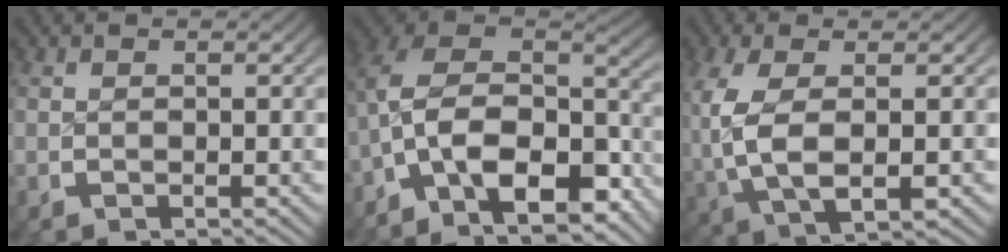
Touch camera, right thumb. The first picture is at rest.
{"total": 15.9, "force": [-3.4, 11.1, 10.8], "torque": [-0.247, -0.059, -0.043]}
{"total": 7.1, "force": [0.0, 3.9, 6.0], "torque": [-0.157, -0.018, 0.020]}